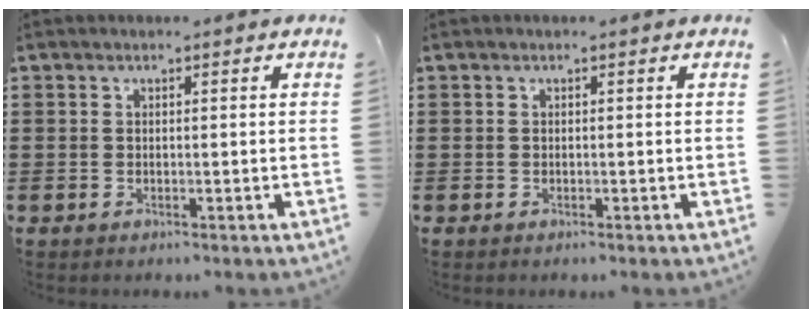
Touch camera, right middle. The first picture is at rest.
{"total": 0.0}